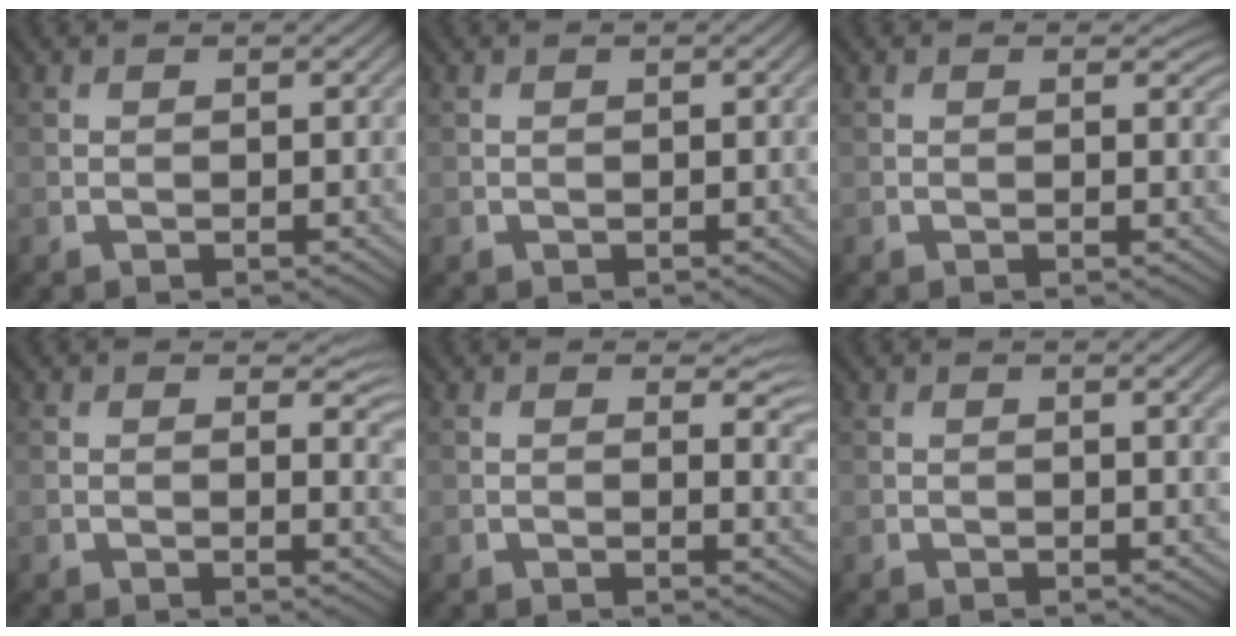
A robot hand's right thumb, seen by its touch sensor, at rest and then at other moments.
{"total": 0.0}
{"total": 1.5, "force": [0.5, 0.8, 1.2], "torque": [-0.015, -0.006, 0.006]}
{"total": 3.4, "force": [1.3, 1.5, 2.7], "torque": [-0.037, -0.008, 0.019]}
{"total": 3.7, "force": [1.5, 1.7, 2.9], "torque": [-0.038, -0.009, 0.020]}
{"total": 1.5, "force": [0.5, 0.2, 1.4], "torque": [-0.018, 0.001, 0.007]}